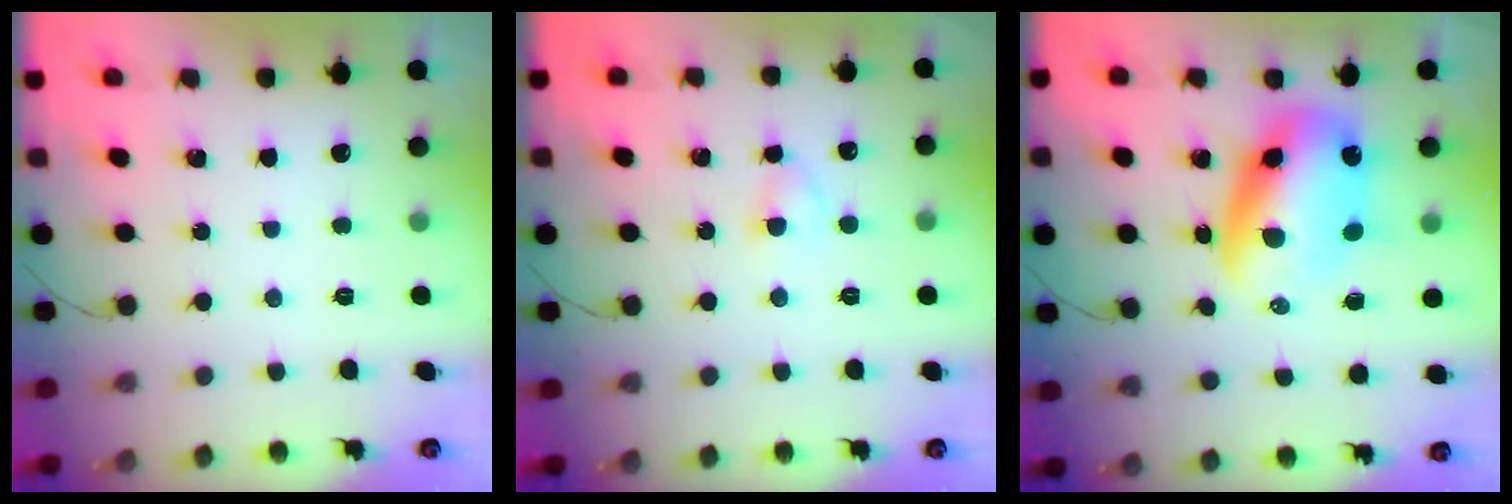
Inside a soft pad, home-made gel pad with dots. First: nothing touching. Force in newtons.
{"total": 2.8, "press": 2.5, "slide": 1.2}
{"total": 11.2, "press": 10.9, "slide": 2.6}